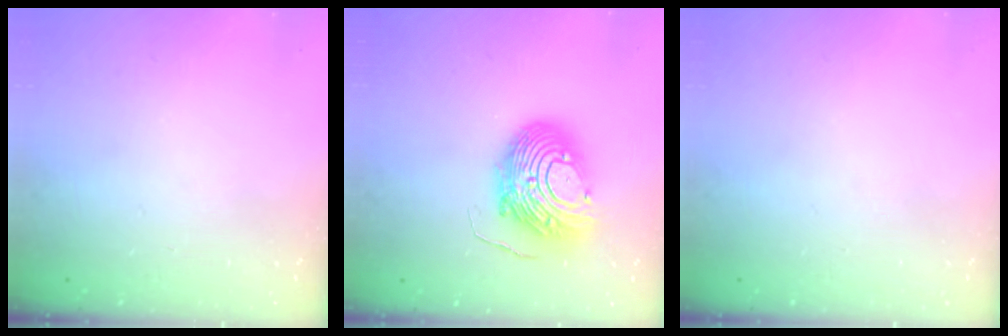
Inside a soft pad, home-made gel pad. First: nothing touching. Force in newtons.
{"total": 15.1, "press": 15.1, "slide": 1.6}
{"total": 0.0}